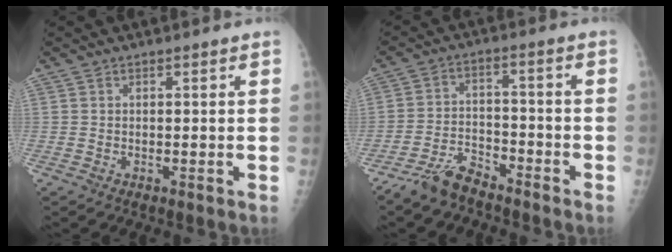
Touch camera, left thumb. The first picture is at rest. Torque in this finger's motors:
{"motor_torque": [0.30, 0.33, 0.09, -0.05, 0.08]}